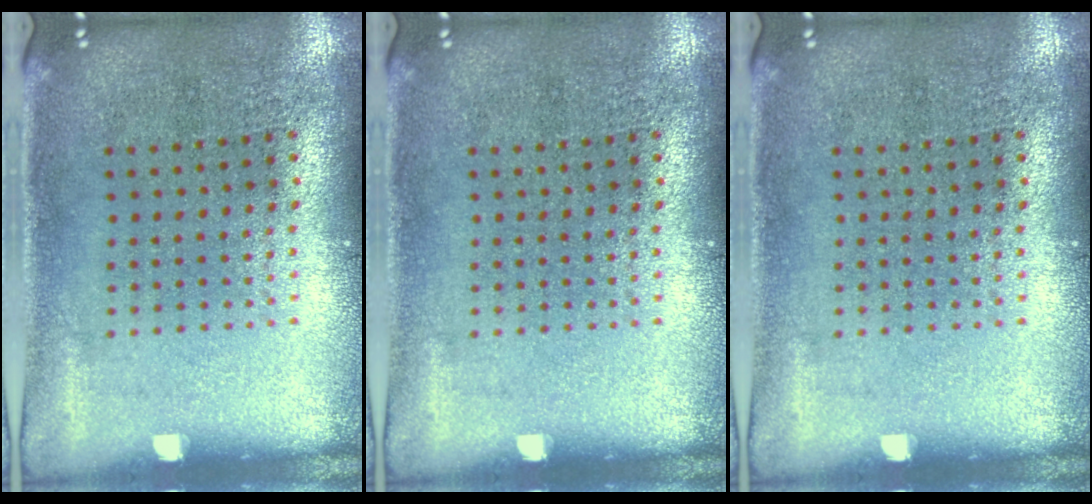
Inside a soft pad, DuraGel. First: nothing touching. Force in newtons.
{"total": 0.0}
{"total": 0.0}